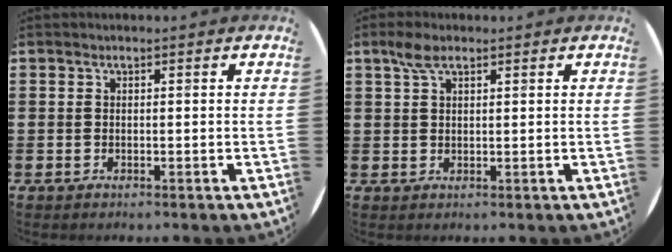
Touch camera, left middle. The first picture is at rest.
{"total": 2.9, "force": [1.8, 1.3, 1.8], "torque": [-0.033, 0.003, 0.031]}